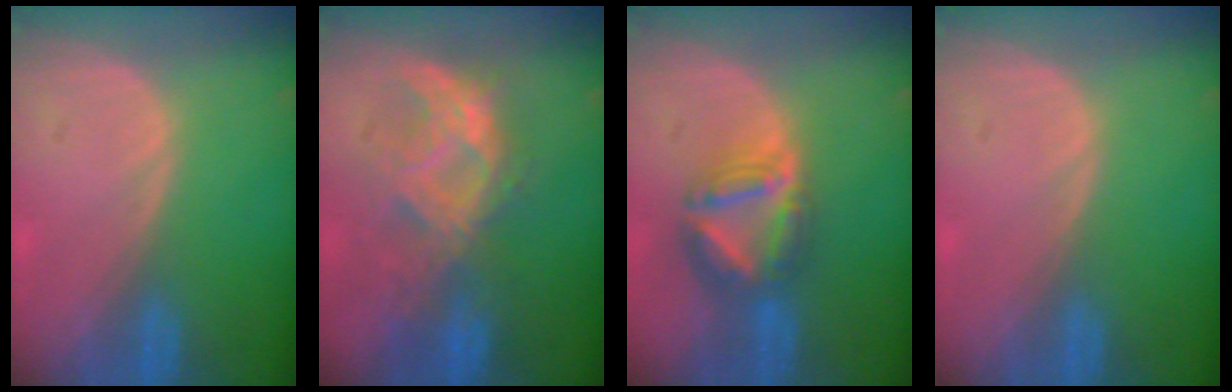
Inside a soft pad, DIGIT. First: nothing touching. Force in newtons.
{"total": 8.6, "press": 8.4, "slide": 1.9}
{"total": 7.7, "press": 6.7, "slide": 3.7}
{"total": 0.0}